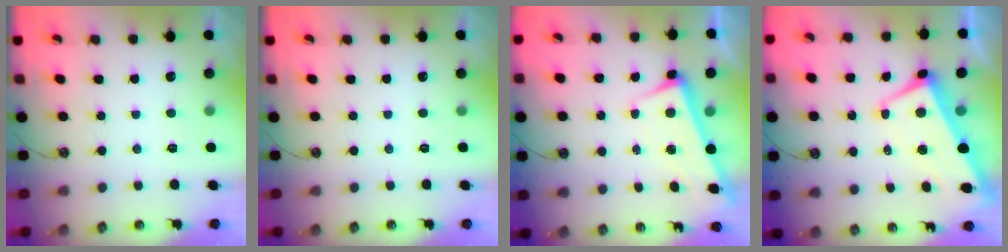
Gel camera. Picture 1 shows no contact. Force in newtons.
{"total": 0.0}
{"total": 2.7, "press": 2.6, "slide": 0.7}
{"total": 1.6, "press": 0.8, "slide": 1.4}